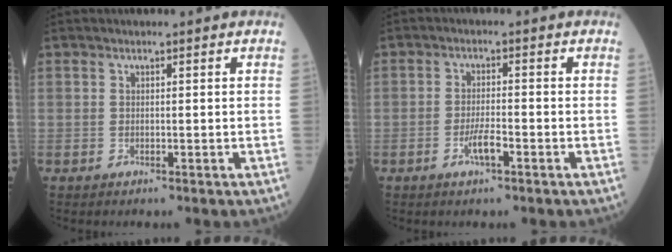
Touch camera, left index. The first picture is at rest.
{"total": 3.1, "force": [-1.6, 0.4, 2.6], "torque": [-0.054, -0.001, -0.030]}